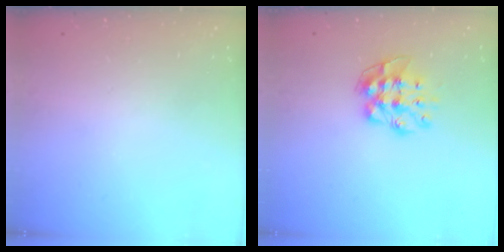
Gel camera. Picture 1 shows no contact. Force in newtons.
{"total": 9.5, "press": 9.4, "slide": 0.6}